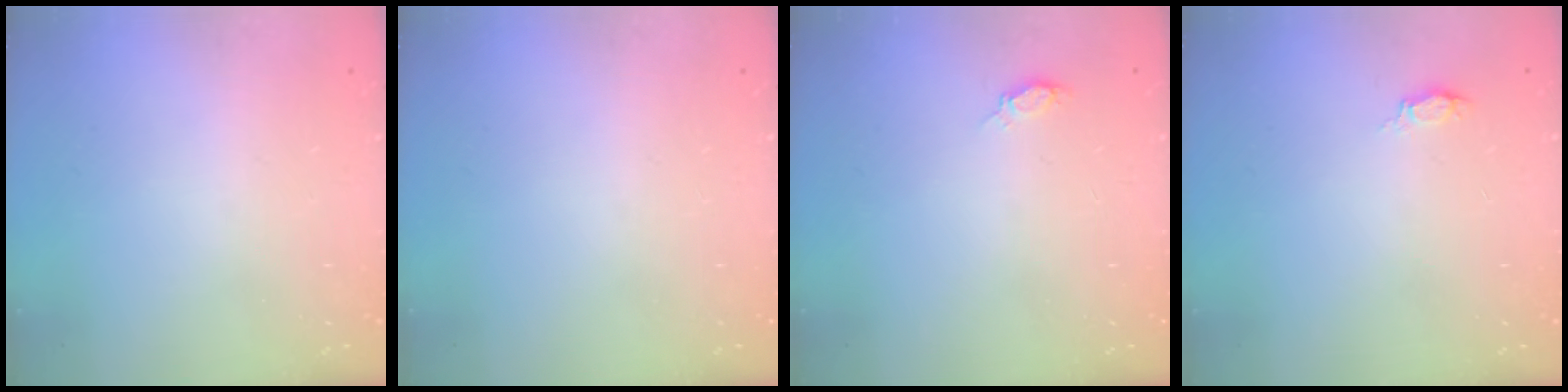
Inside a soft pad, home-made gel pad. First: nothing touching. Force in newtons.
{"total": 0.0}
{"total": 9.3, "press": 4.9, "slide": 8.0}
{"total": 4.5, "press": 4.5, "slide": 0.6}